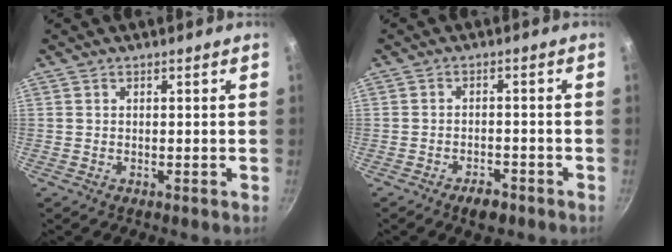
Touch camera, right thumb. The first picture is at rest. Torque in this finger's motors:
{"motor_torque": [0.73, 0.38, -0.20, -0.01, 0.00]}